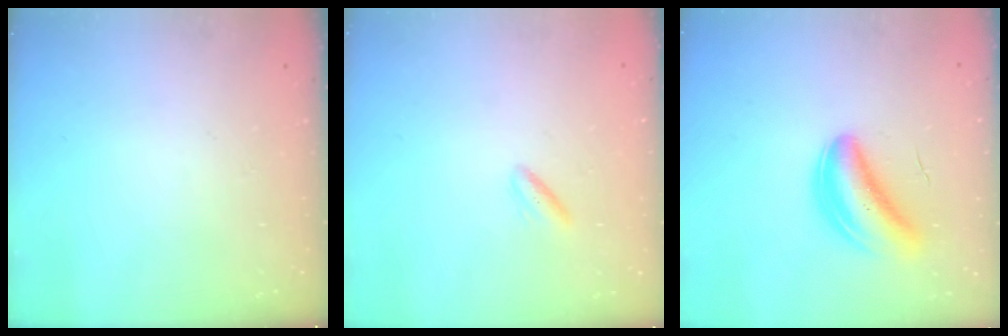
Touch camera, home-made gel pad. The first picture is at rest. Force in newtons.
{"total": 2.6, "press": 2.5, "slide": 0.9}
{"total": 6.1, "press": 5.8, "slide": 1.8}